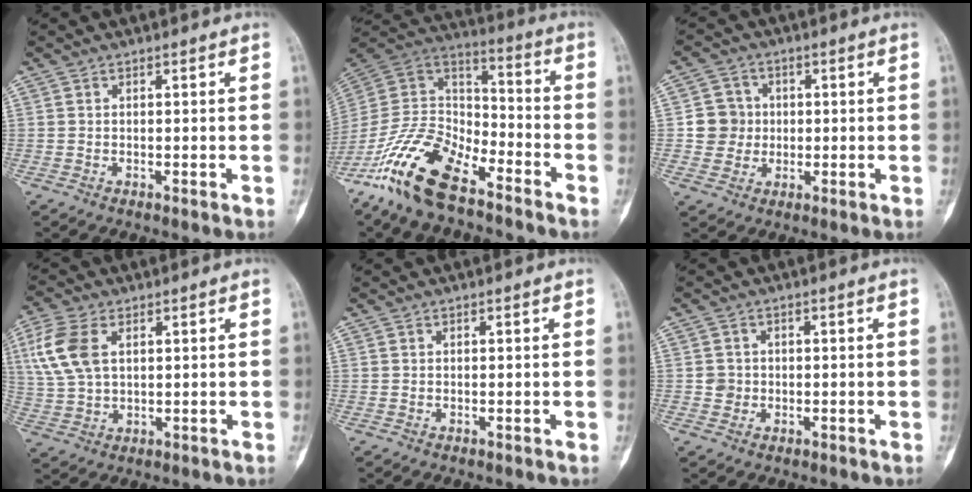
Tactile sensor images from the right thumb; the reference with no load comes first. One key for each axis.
{"total": 18.2, "fx": -12.3, "fy": 7.8, "fz": 10.9, "tx": -0.202, "ty": 0.071, "tz": -0.236}
{"total": 6.1, "fx": 0.0, "fy": 5.9, "fz": 1.2, "tx": 0.012, "ty": 0.010, "tz": -0.004}
{"total": 9.9, "fx": 3.0, "fy": 5.9, "fz": 7.4, "tx": -0.170, "ty": 0.004, "tz": 0.065}
{"total": 0.0}
{"total": 2.0, "fx": -0.2, "fy": 2.0, "fz": 0.3, "tx": 0.009, "ty": 0.006, "tz": -0.004}